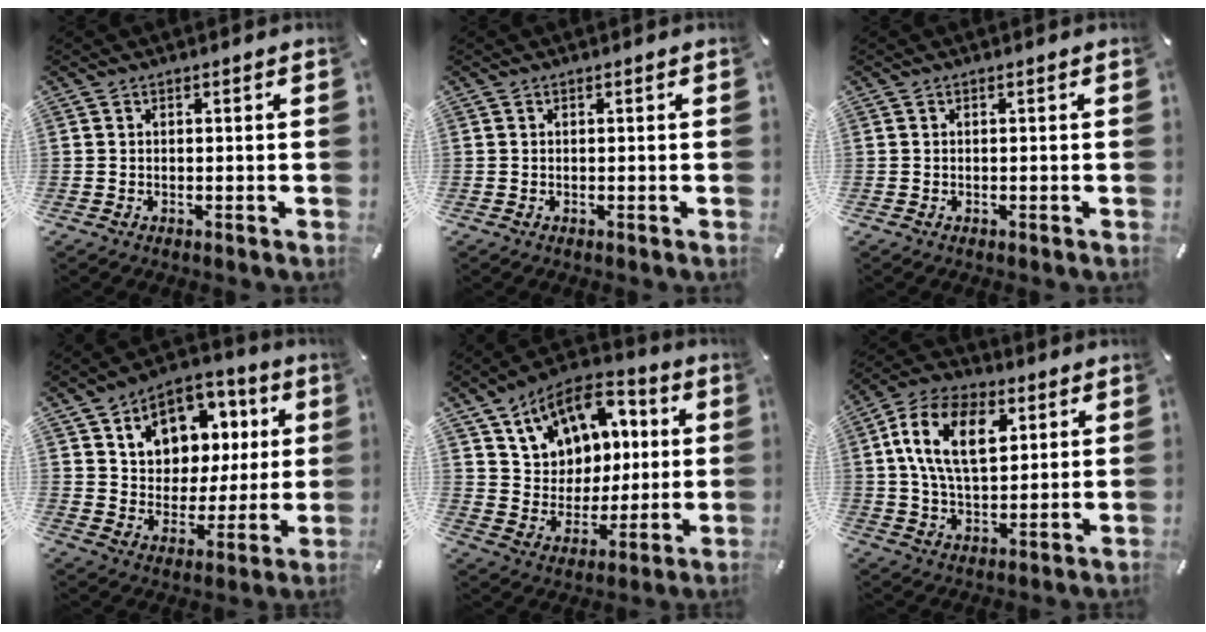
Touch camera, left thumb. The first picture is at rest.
{"total": 0.0}
{"total": 0.0}
{"total": 12.5, "force": [4.7, 10.6, 4.7], "torque": [-0.074, -0.022, 0.089]}
{"total": 14.2, "force": [6.7, 11.3, 5.3], "torque": [-0.099, -0.029, 0.129]}
{"total": 15.5, "force": [4.5, 9.5, 11.4], "torque": [-0.227, 0.008, 0.077]}